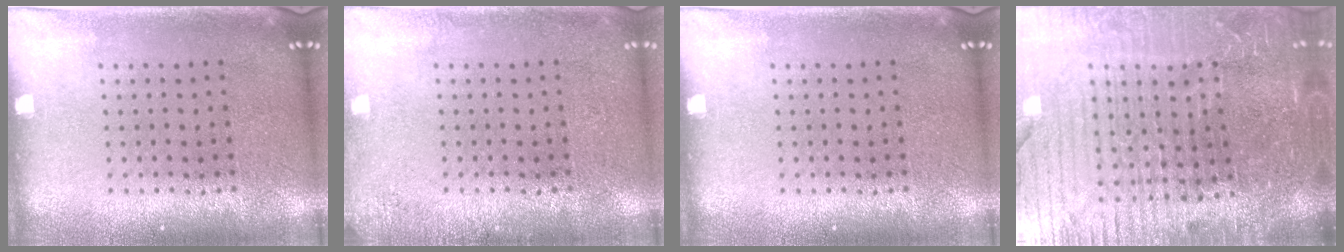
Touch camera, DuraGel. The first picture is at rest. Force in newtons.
{"total": 1.3, "press": 1.3, "slide": 0.2}
{"total": 0.0}
{"total": 6.5, "press": 5.7, "slide": 3.1}